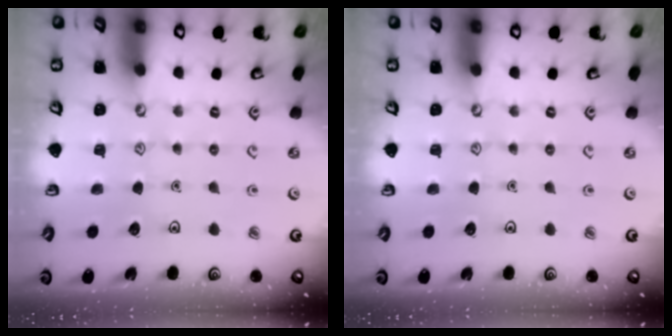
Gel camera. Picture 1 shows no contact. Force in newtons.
{"total": 0.0}